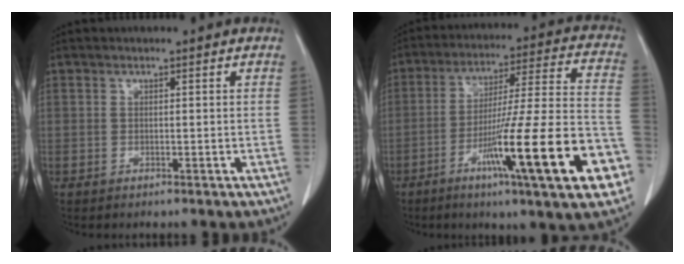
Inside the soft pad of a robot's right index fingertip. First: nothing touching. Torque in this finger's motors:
{"motor_torque": [1.64, -0.50, 0.89, 0.21]}